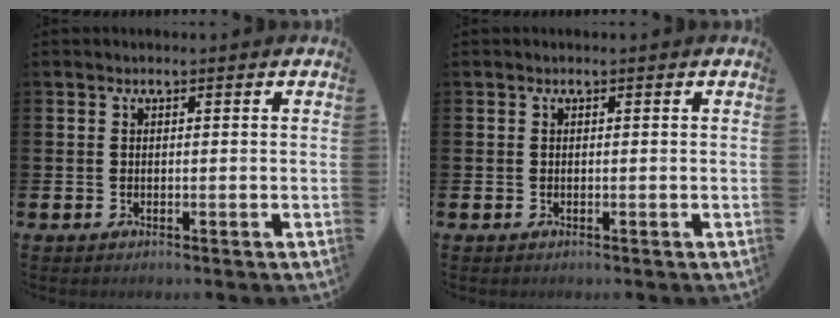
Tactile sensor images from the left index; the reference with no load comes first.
{"total": 0.0}